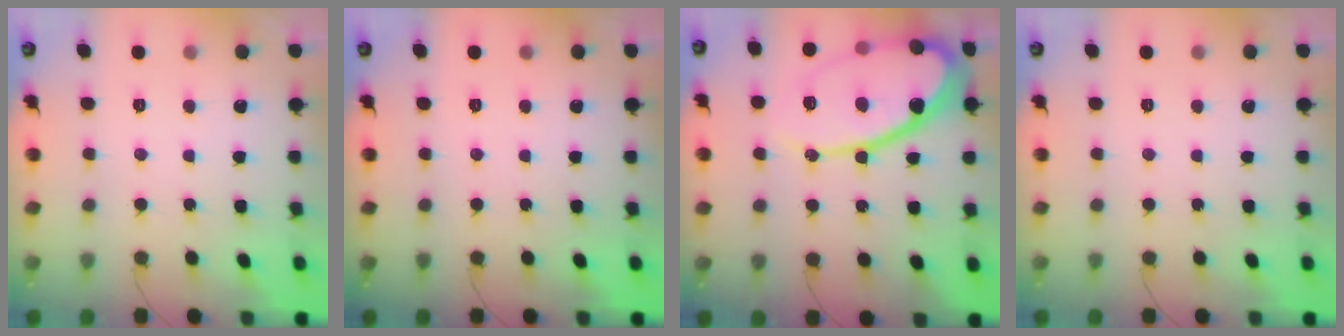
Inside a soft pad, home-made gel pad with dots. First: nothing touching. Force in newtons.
{"total": 0.0}
{"total": 22.7, "press": 22.6, "slide": 2.3}
{"total": 0.0}